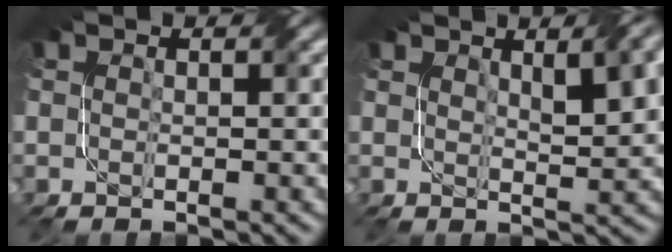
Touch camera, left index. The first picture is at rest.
{"total": 5.6, "force": [2.6, 1.8, 4.7], "torque": [-0.057, 0.009, 0.041]}